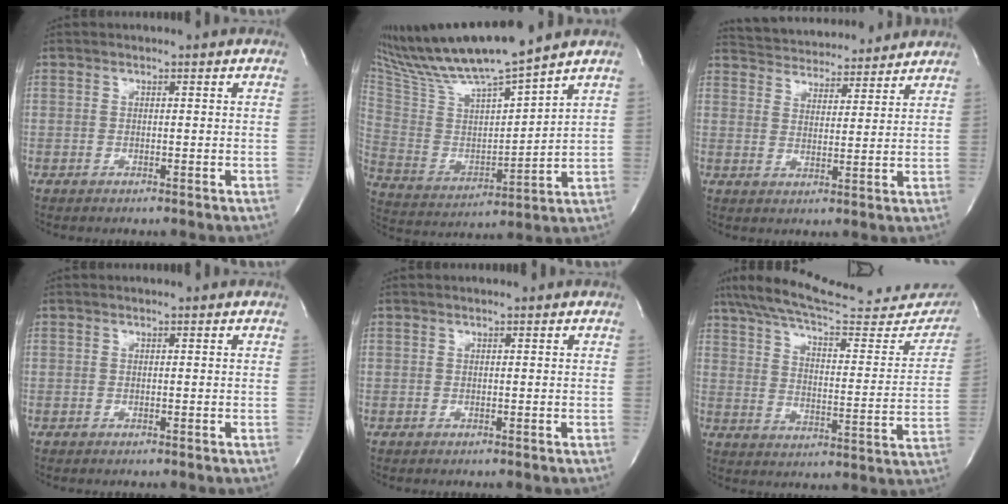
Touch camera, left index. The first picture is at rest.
{"total": 16.7, "force": [14.8, -0.3, 7.7], "torque": [-0.153, -0.004, 0.282]}
{"total": 13.9, "force": [13.3, 2.9, 3.0], "torque": [-0.047, 0.020, 0.191]}
{"total": 0.0}
{"total": 0.0}
{"total": 28.2, "force": [24.5, 5.6, 12.8], "torque": [-0.205, -0.035, 0.319]}